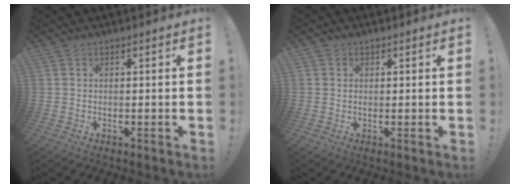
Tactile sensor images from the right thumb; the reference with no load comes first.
{"total": 1.1, "force": [0.6, 0.9, 0.0], "torque": [0.007, -0.001, 0.009]}